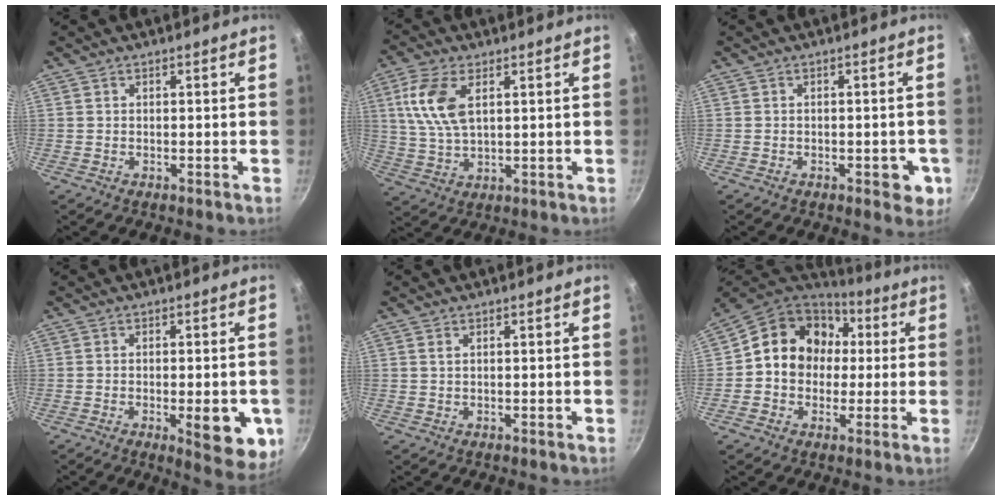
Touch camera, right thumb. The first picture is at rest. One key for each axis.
{"total": 10.2, "fx": 3.1, "fy": 5.3, "fz": 8.2, "tx": -0.166, "ty": -0.002, "tz": 0.065}
{"total": 4.7, "fx": -1.5, "fy": 2.5, "fz": 3.7, "tx": -0.026, "ty": 0.006, "tz": -0.018}
{"total": 10.4, "fx": -2.7, "fy": 3.8, "fz": 9.3, "tx": -0.090, "ty": 0.000, "tz": -0.030}
{"total": 0.7, "fx": 0.3, "fy": 0.4, "fz": 0.5, "tx": -0.011, "ty": 0.002, "tz": 0.007}
{"total": 15.9, "fx": 1.7, "fy": 13.5, "fz": 8.2, "tx": -0.104, "ty": 0.035, "tz": 0.013}